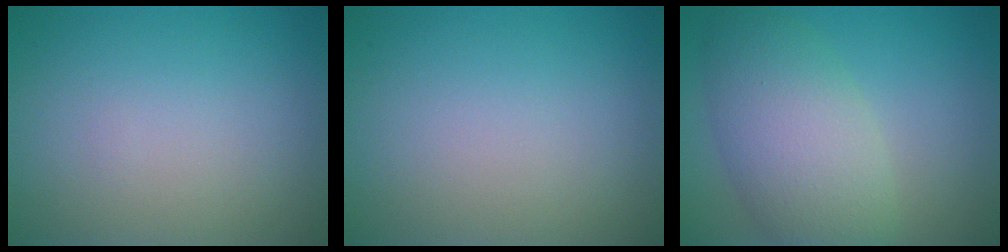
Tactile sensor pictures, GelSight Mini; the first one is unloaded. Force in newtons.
{"total": 0.0}
{"total": 7.0, "press": 7.0, "slide": 0.3}